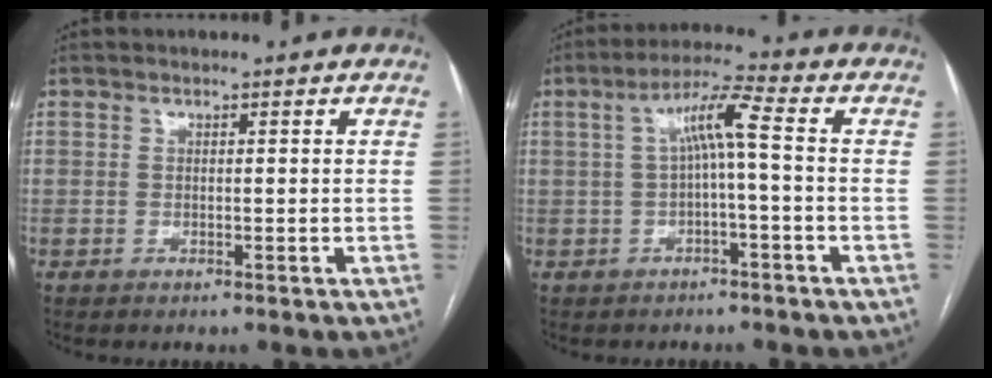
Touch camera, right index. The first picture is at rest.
{"total": 6.1, "force": [0.1, 0.2, 6.1], "torque": [-0.106, 0.029, 0.002]}